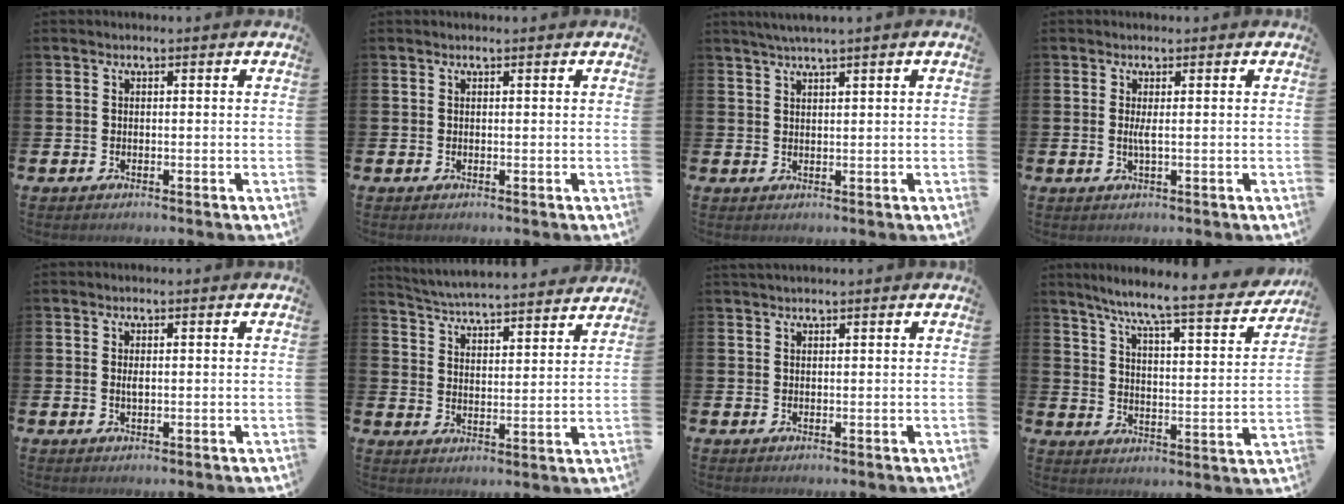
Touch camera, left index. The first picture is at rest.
{"total": 0.0}
{"total": 2.3, "force": [2.0, -0.4, 1.1], "torque": [-0.026, 0.001, 0.037]}
{"total": 1.3, "force": [0.1, 0.0, 1.3], "torque": [-0.031, -0.001, 0.002]}
{"total": 1.0, "force": [0.2, 0.3, 0.9], "torque": [-0.015, 0.001, 0.002]}
{"total": 5.3, "force": [5.3, 0.2, 0.5], "torque": [-0.034, -0.046, 0.090]}
{"total": 1.0, "force": [1.0, 0.0, 0.2], "torque": [-0.002, 0.000, 0.018]}
{"total": 7.8, "force": [6.9, 0.4, 3.7], "torque": [-0.093, -0.055, 0.110]}